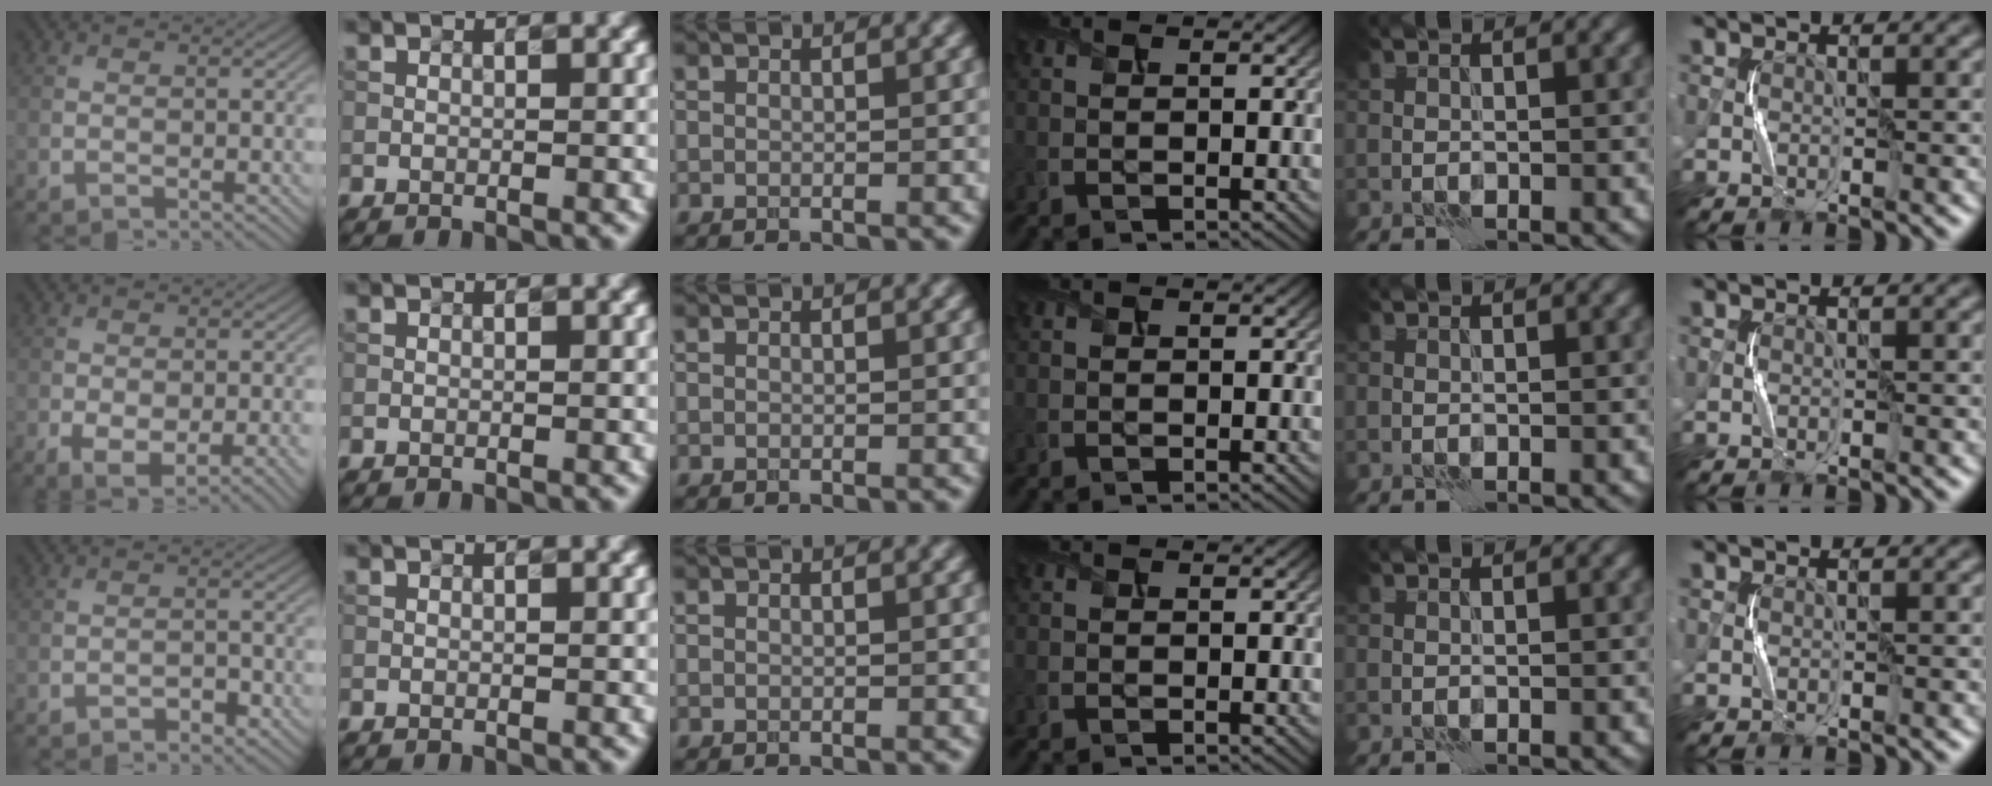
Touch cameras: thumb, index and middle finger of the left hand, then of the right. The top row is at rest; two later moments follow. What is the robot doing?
{"motion": "squeeze", "object": "air blower"}